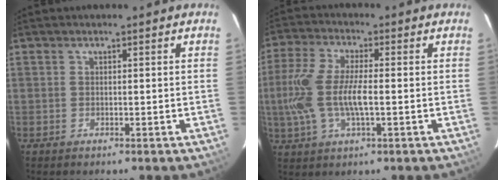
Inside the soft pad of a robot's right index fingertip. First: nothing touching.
{"total": 11.6, "force": [-1.2, 3.9, 10.9], "torque": [-0.237, 0.001, -0.025]}